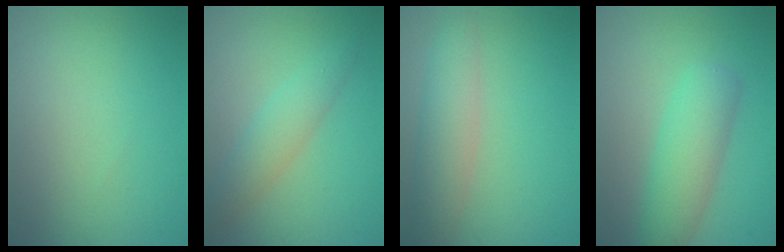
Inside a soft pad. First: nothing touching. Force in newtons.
{"total": 2.9, "press": 2.9, "slide": 0.1}
{"total": 4.0, "press": 4.0, "slide": 0.1}
{"total": 4.9, "press": 4.9, "slide": 0.1}